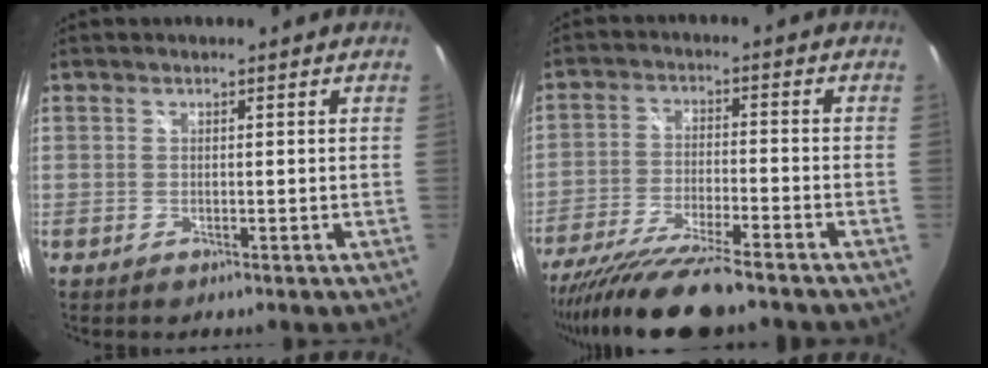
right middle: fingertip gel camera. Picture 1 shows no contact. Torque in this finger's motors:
{"motor_torque": [1.07, -1.07, 0.66, 0.14]}